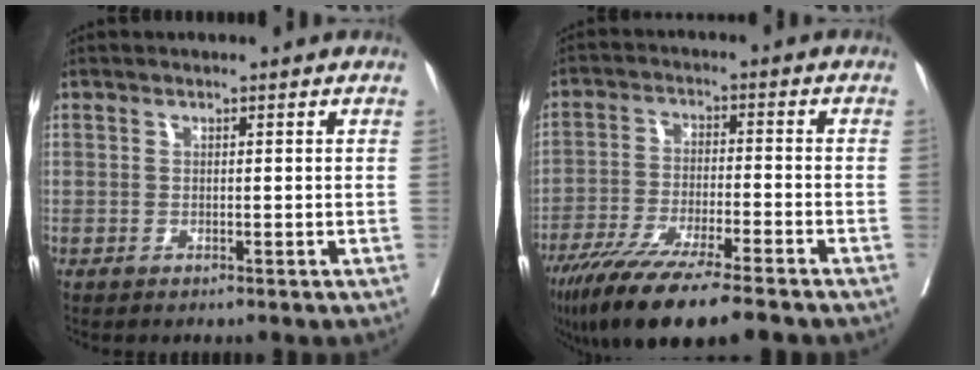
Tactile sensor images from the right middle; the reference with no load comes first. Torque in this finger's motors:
{"motor_torque": [1.12, -1.02, 0.54, 0.21]}